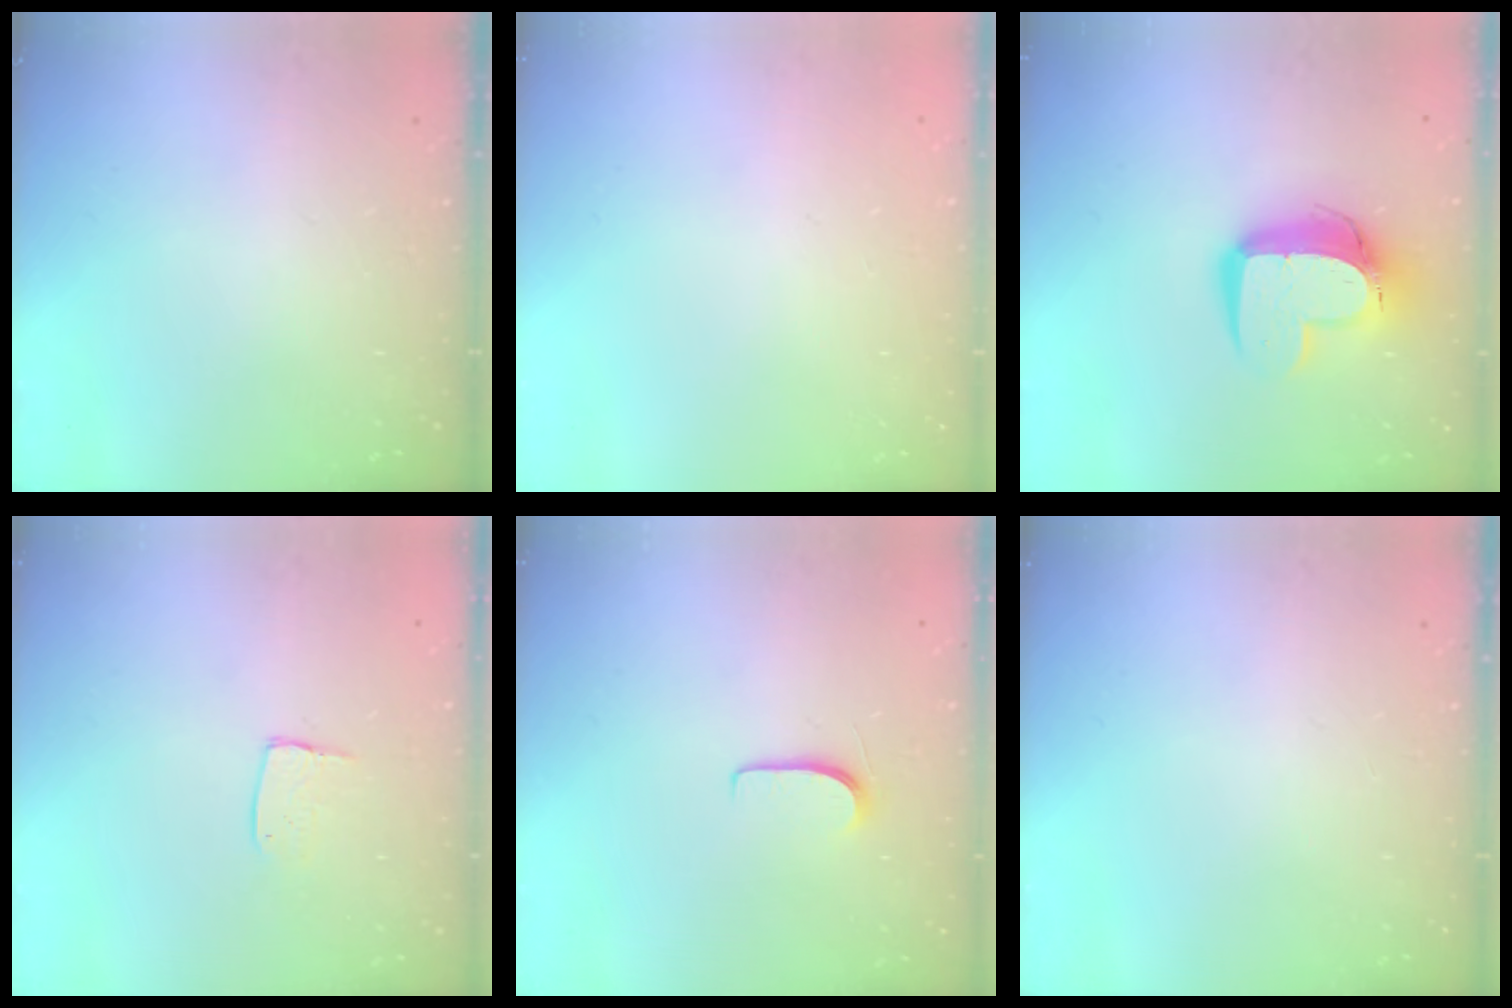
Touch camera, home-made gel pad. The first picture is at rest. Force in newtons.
{"total": 0.0}
{"total": 12.9, "press": 12.9, "slide": 1.1}
{"total": 5.2, "press": 5.2, "slide": 0.4}
{"total": 5.1, "press": 5.1, "slide": 0.6}
{"total": 0.0}